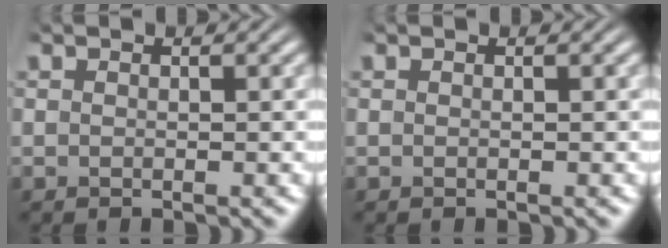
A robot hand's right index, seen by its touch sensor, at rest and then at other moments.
{"total": 0.0}